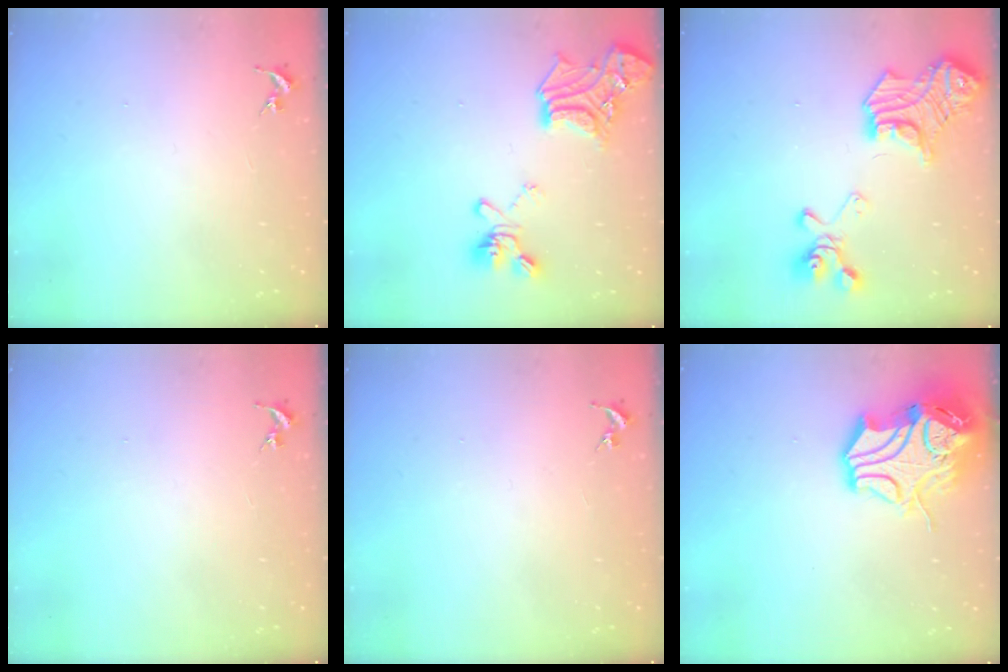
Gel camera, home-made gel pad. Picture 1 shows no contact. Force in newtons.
{"total": 19.4, "press": 19.4, "slide": 1.5}
{"total": 23.0, "press": 22.9, "slide": 2.0}
{"total": 0.0}
{"total": 0.0}
{"total": 17.1, "press": 16.9, "slide": 2.6}